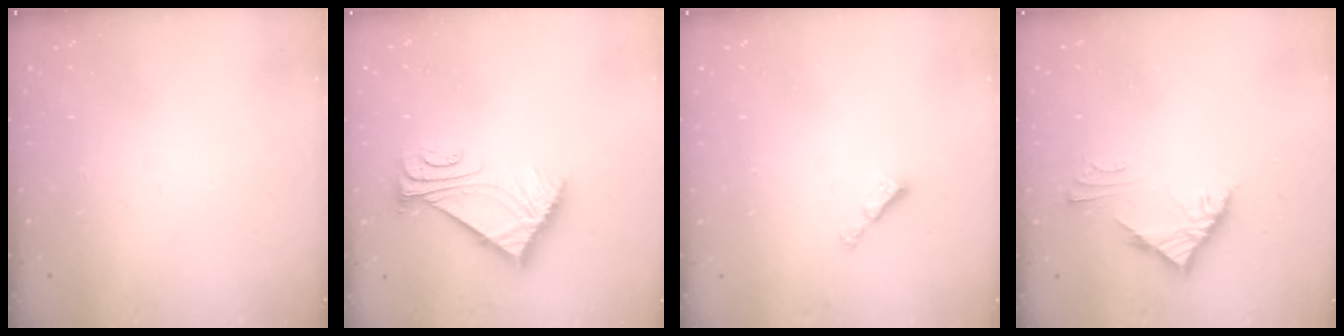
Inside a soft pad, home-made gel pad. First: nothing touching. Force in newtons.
{"total": 9.8, "press": 9.7, "slide": 0.9}
{"total": 2.9, "press": 2.9, "slide": 0.3}
{"total": 5.3, "press": 5.2, "slide": 0.3}